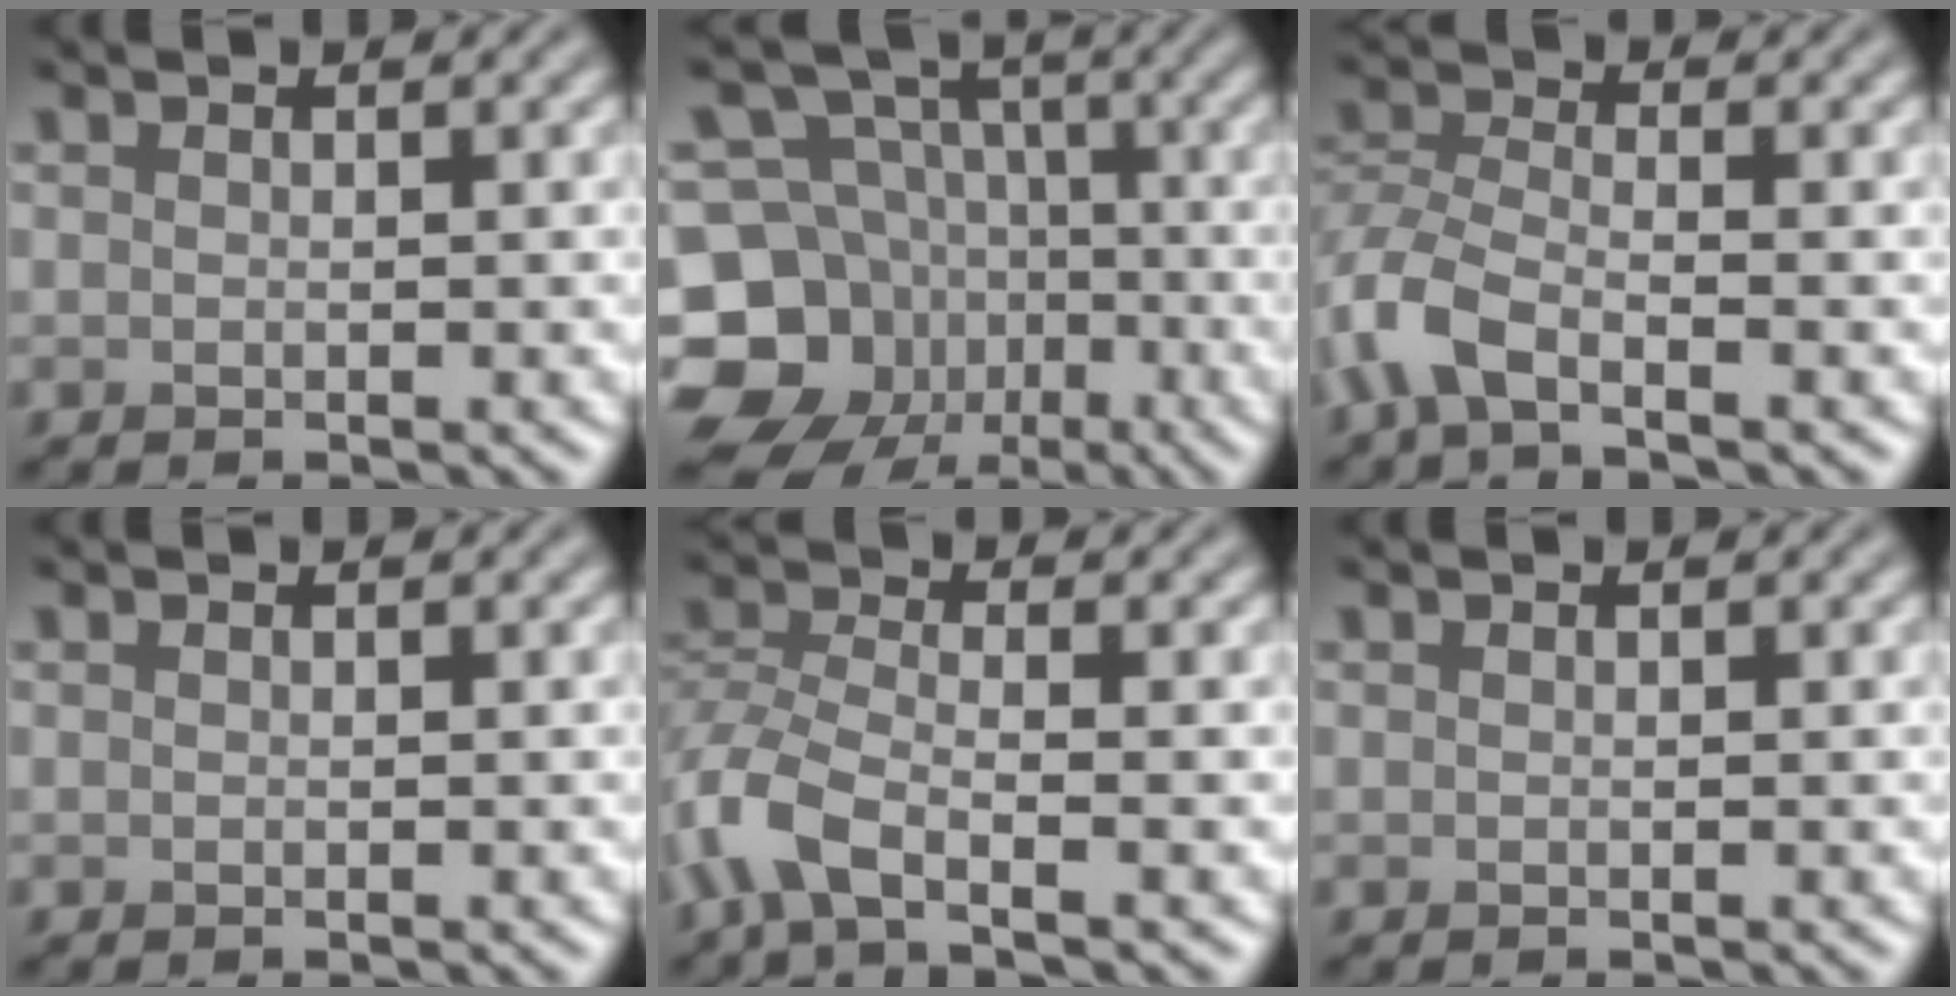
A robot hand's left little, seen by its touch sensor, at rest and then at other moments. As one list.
[{"total": 12.3, "force": [-4.9, 10.5, 4.2], "torque": [-0.087, -0.011, -0.104]}, {"total": 4.6, "force": [-2.8, 1.8, 3.1], "torque": [-0.073, -0.005, -0.071]}, {"total": 0.0}, {"total": 5.1, "force": [-2.9, 1.9, 3.8], "torque": [-0.086, -0.005, -0.075]}, {"total": 0.0}]